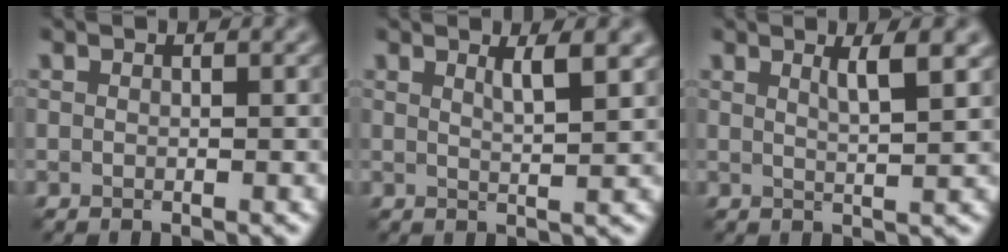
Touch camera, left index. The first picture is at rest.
{"total": 2.8, "force": [1.4, 0.7, 2.3], "torque": [-0.022, 0.000, 0.019]}
{"total": 3.2, "force": [1.5, 0.7, 2.7], "torque": [-0.028, 0.001, 0.021]}